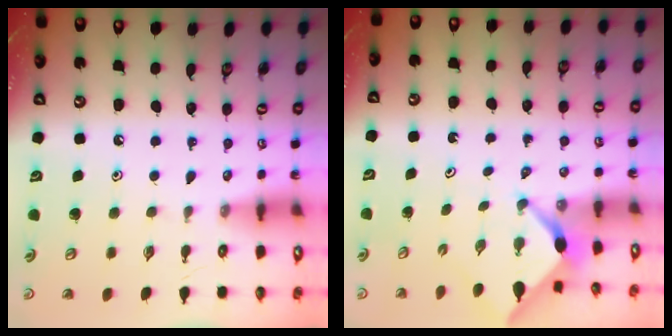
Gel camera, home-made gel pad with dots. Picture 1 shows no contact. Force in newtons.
{"total": 2.7, "press": 2.6, "slide": 0.3}